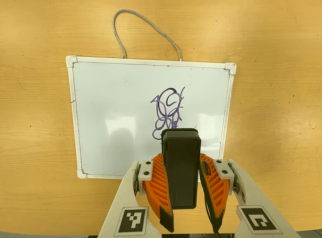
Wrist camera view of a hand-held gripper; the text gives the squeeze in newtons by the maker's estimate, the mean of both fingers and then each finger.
{"total": 7.6, "left": 5.8, "right": 9.4}